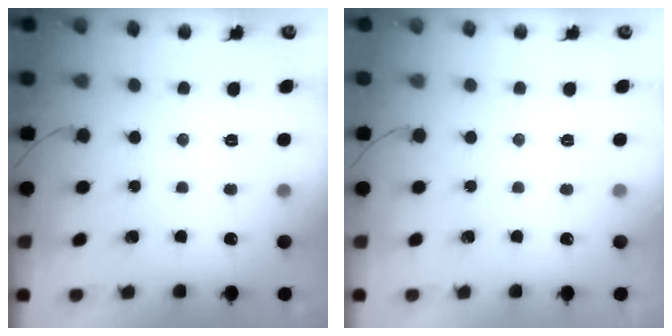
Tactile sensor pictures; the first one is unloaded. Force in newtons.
{"total": 0.0}